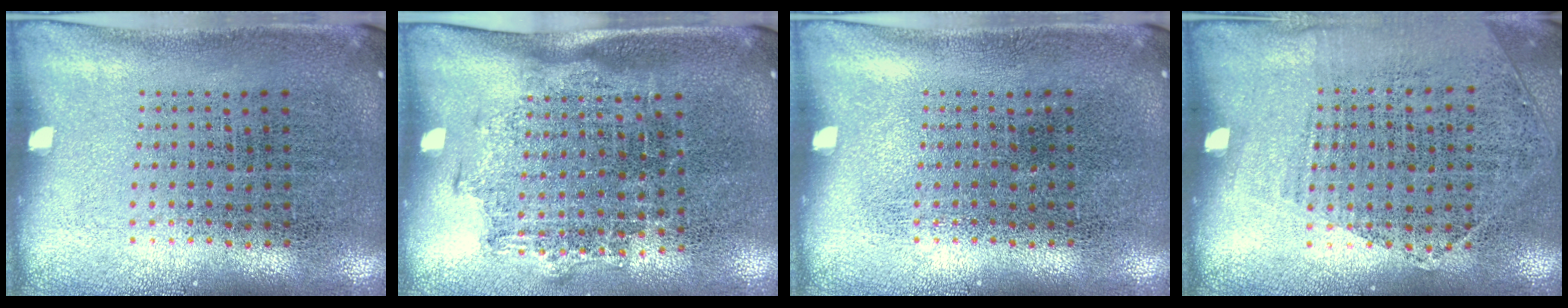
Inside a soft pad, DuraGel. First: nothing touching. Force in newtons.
{"total": 1.3, "press": 1.0, "slide": 0.8}
{"total": 0.0}
{"total": 1.2, "press": 1.0, "slide": 0.7}